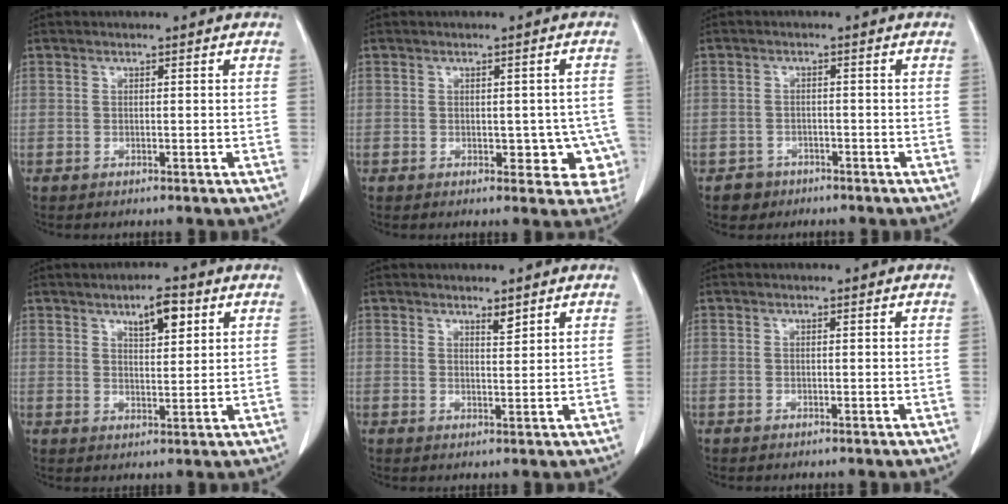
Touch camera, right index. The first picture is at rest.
{"total": 6.0, "force": [-1.0, 3.7, 4.6], "torque": [-0.023, 0.012, -0.006]}
{"total": 2.6, "force": [-1.6, 2.1, -0.1], "torque": [0.002, 0.011, -0.026]}
{"total": 5.2, "force": [2.8, 1.6, 4.1], "torque": [-0.066, 0.001, 0.047]}
{"total": 1.6, "force": [1.3, 0.3, 0.9], "torque": [-0.017, -0.007, 0.024]}
{"total": 0.0}